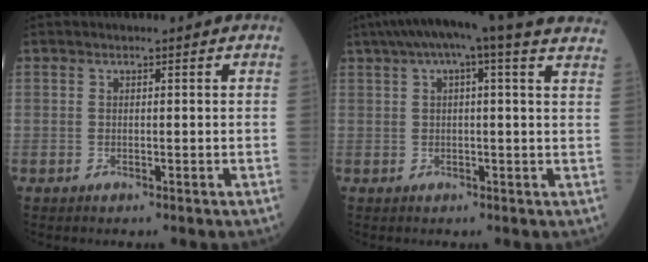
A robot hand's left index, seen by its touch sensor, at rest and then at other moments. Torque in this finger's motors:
{"motor_torque": [0.98, -1.18, 0.61, 0.13]}